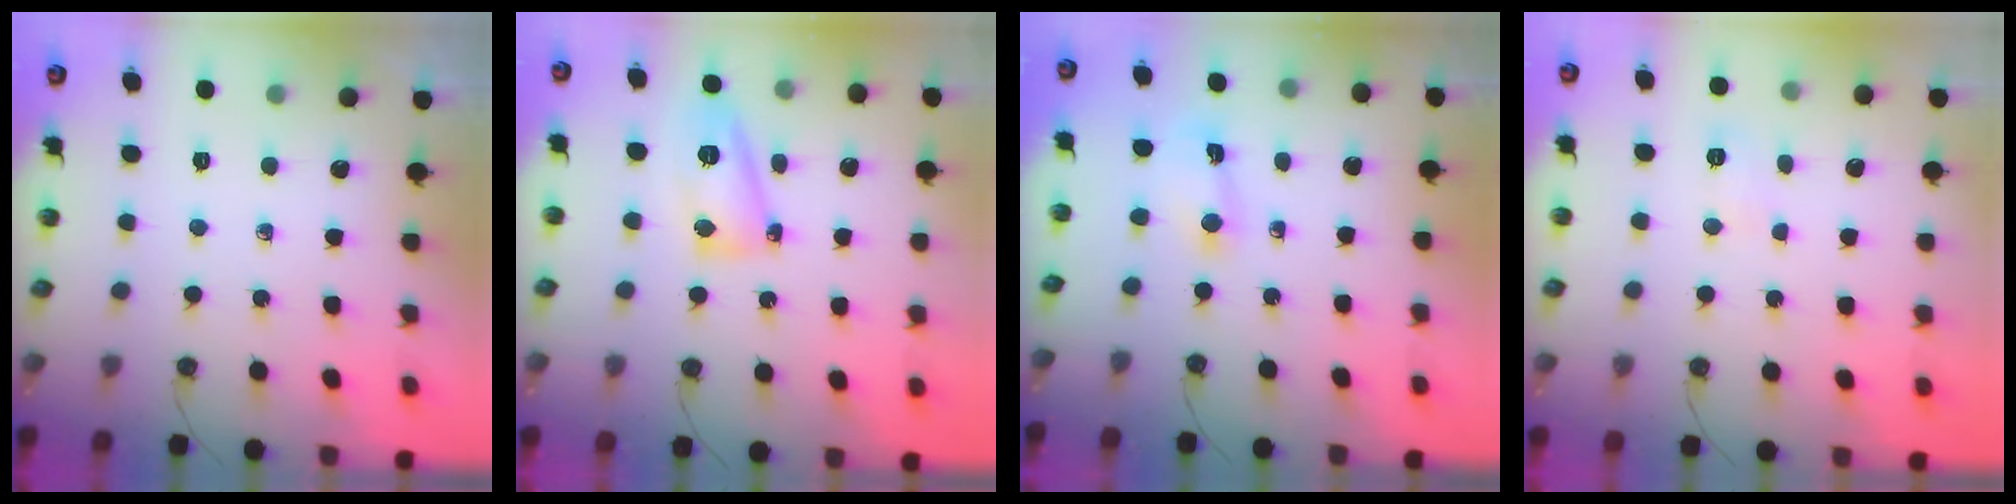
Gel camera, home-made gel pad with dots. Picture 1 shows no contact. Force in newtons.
{"total": 11.3, "press": 11.2, "slide": 1.3}
{"total": 2.2, "press": 2.2, "slide": 0.3}
{"total": 3.5, "press": 3.4, "slide": 1.0}